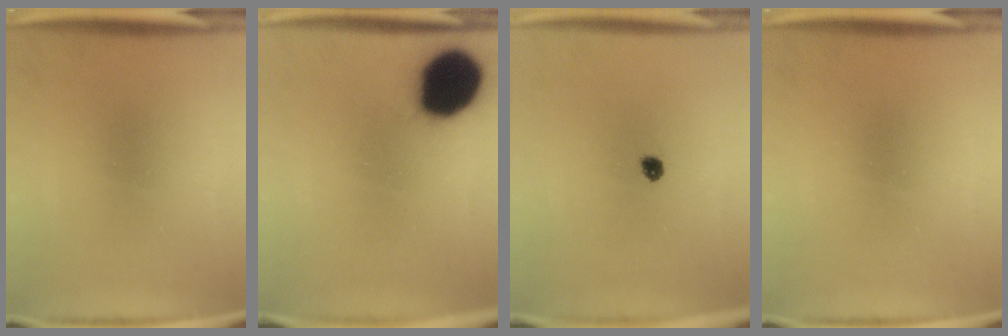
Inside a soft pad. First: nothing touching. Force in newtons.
{"total": 19.3}
{"total": 1.9}
{"total": 0.0}